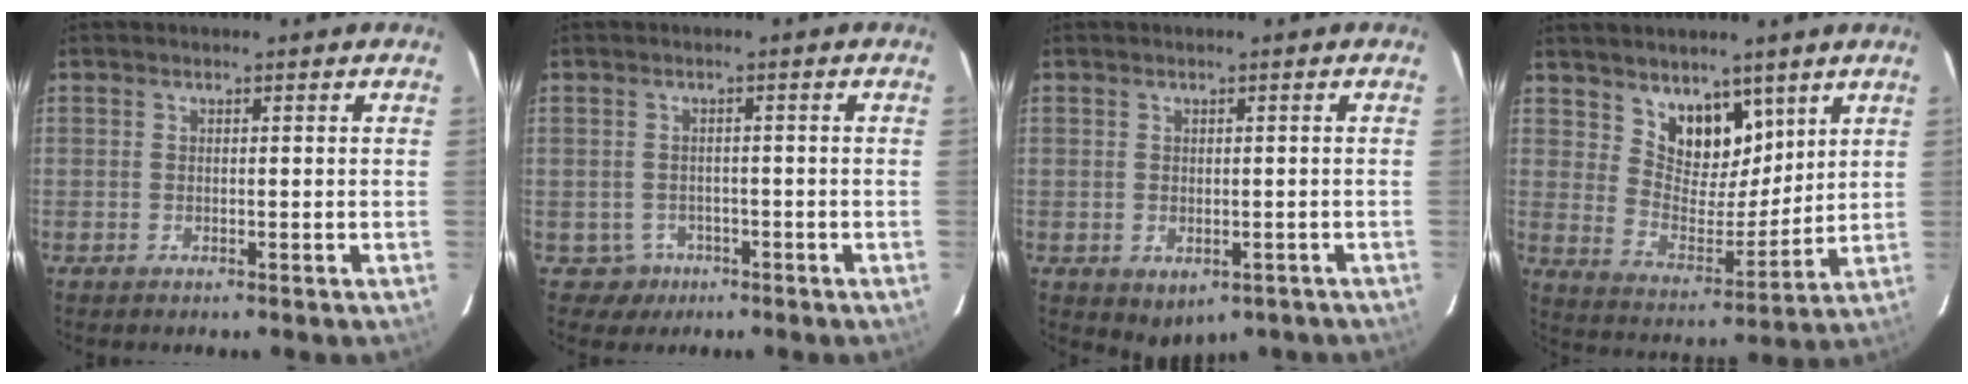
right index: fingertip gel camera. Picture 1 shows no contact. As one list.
[{"total": 3.3, "force": [-1.6, 2.9, 0.0], "torque": [-0.011, 0.009, -0.018]}, {"total": 4.3, "force": [-1.5, 3.3, 2.2], "torque": [-0.031, 0.002, -0.004]}, {"total": 10.5, "force": [7.0, 6.1, 4.9], "torque": [-0.075, -0.009, 0.132]}]